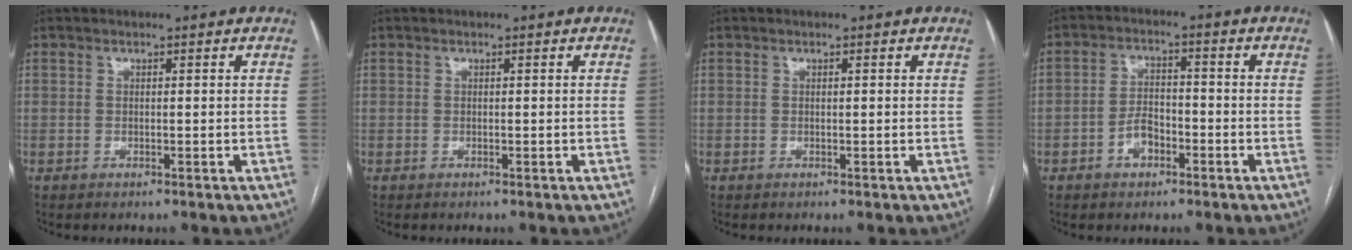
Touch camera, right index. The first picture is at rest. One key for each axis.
{"total": 0.0}
{"total": 0.0}
{"total": 4.3, "fx": -2.2, "fy": 2.6, "fz": 2.8, "tx": -0.053, "ty": 0.011, "tz": -0.038}